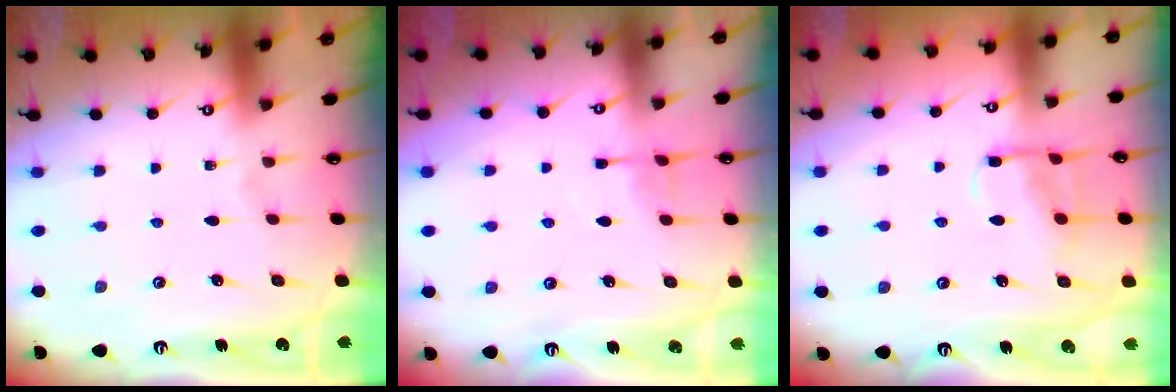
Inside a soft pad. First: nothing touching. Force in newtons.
{"total": 3.3, "press": 3.2, "slide": 0.4}
{"total": 9.0, "press": 9.0, "slide": 0.5}